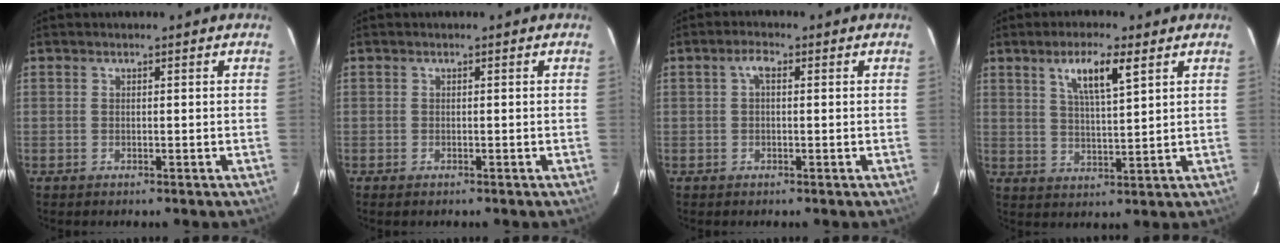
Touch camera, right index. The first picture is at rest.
{"total": 0.7, "force": [-0.5, 0.3, 0.3], "torque": [-0.007, -0.003, -0.010]}
{"total": 2.0, "force": [0.3, 0.9, 1.7], "torque": [-0.036, 0.010, 0.005]}
{"total": 7.4, "force": [3.9, 1.3, 6.1], "torque": [-0.110, 0.003, 0.071]}